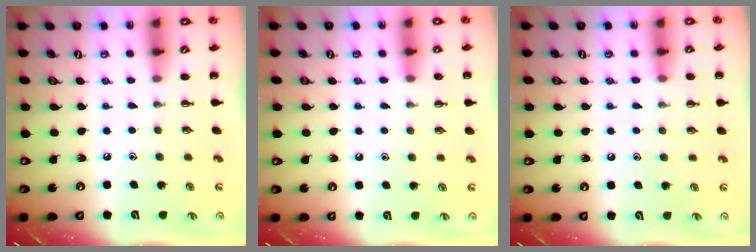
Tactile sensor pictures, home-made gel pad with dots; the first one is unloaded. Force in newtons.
{"total": 7.3, "press": 6.9, "slide": 2.5}
{"total": 7.3, "press": 6.9, "slide": 2.5}